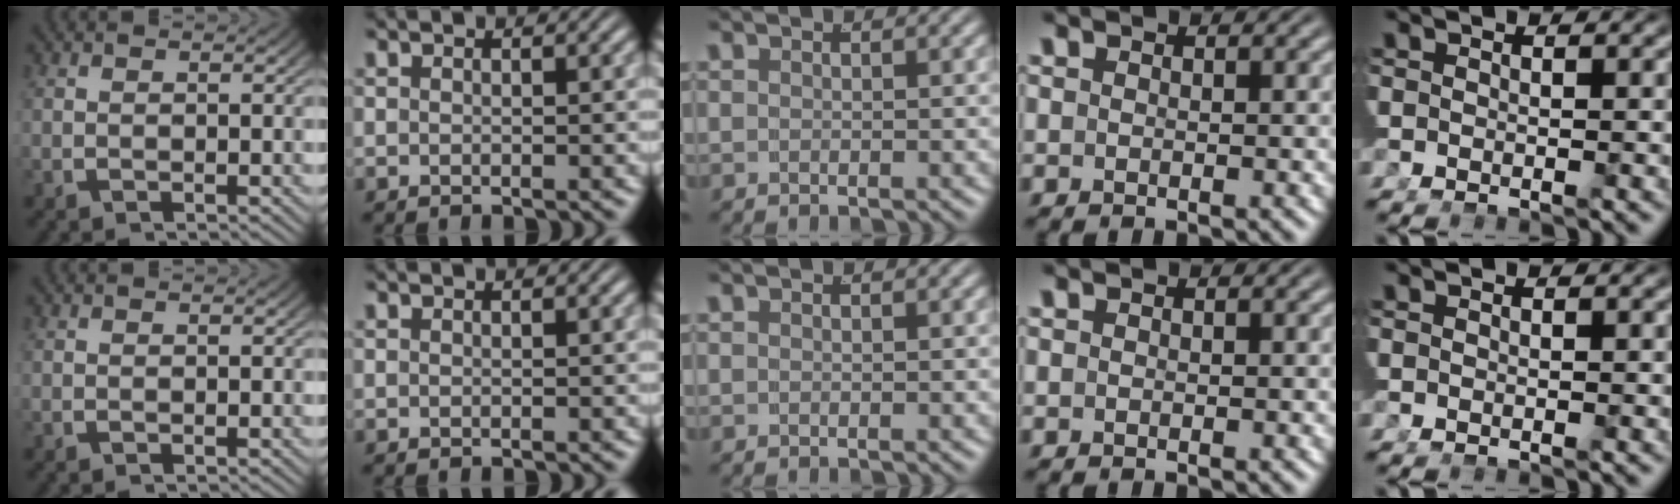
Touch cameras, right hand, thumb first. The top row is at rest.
{}